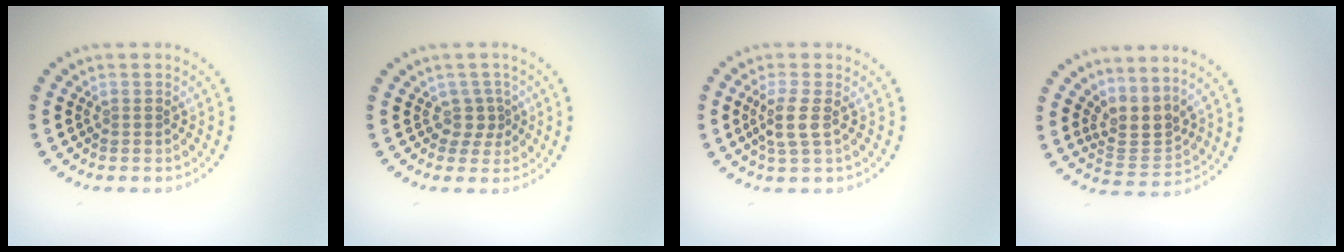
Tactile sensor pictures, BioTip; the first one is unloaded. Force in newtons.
{"total": 1.7, "press": 1.1, "slide": 1.3}
{"total": 2.3, "press": 2.0, "slide": 1.1}
{"total": 3.0, "press": 2.2, "slide": 2.0}